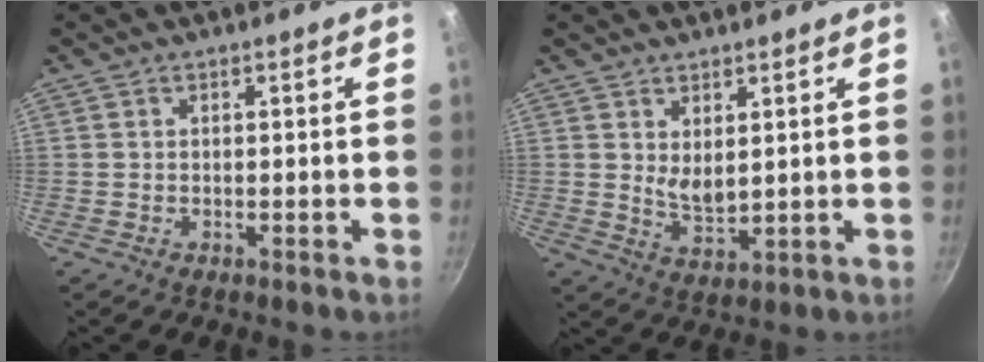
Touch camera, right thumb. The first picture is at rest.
{"total": 4.4, "force": [1.4, 2.1, 3.6], "torque": [-0.057, -0.022, 0.035]}